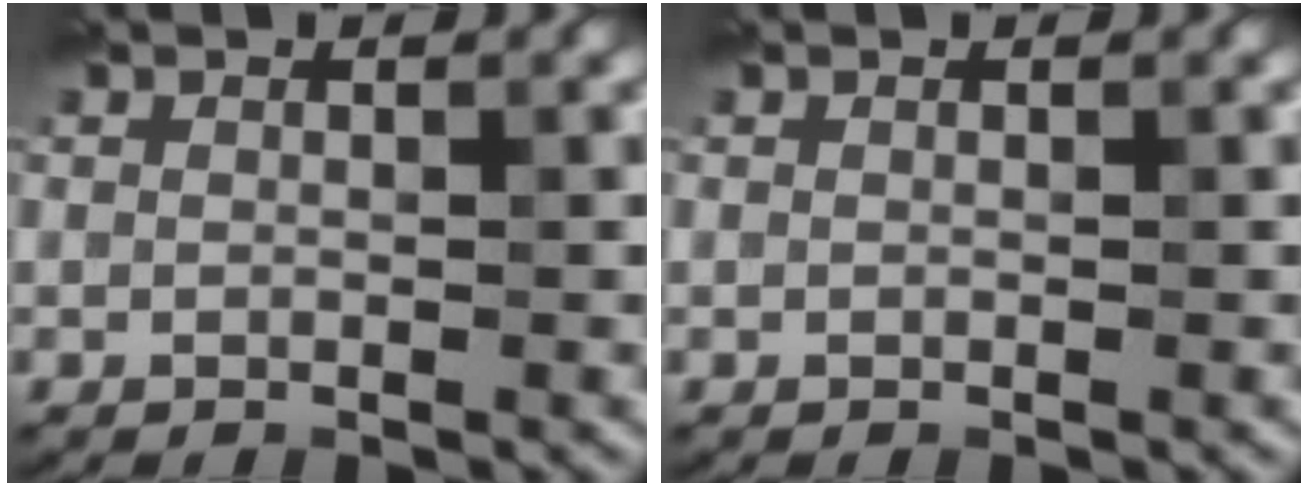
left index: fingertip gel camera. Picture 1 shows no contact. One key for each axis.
{"total": 0.0}